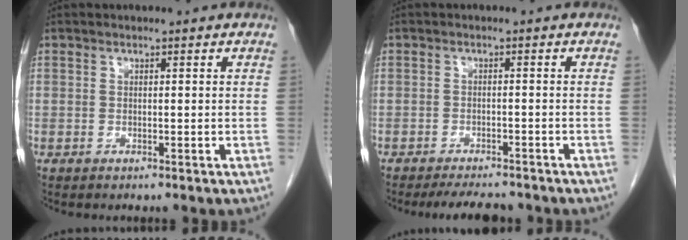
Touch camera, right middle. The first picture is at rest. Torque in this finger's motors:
{"motor_torque": [0.07, -0.06, 0.00, 0.01]}